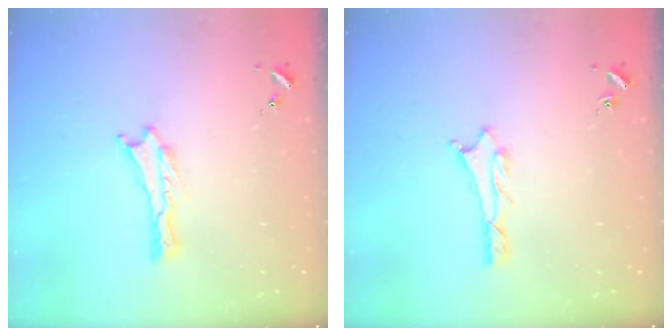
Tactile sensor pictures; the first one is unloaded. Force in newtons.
{"total": 1.1, "press": 1.0, "slide": 0.1}